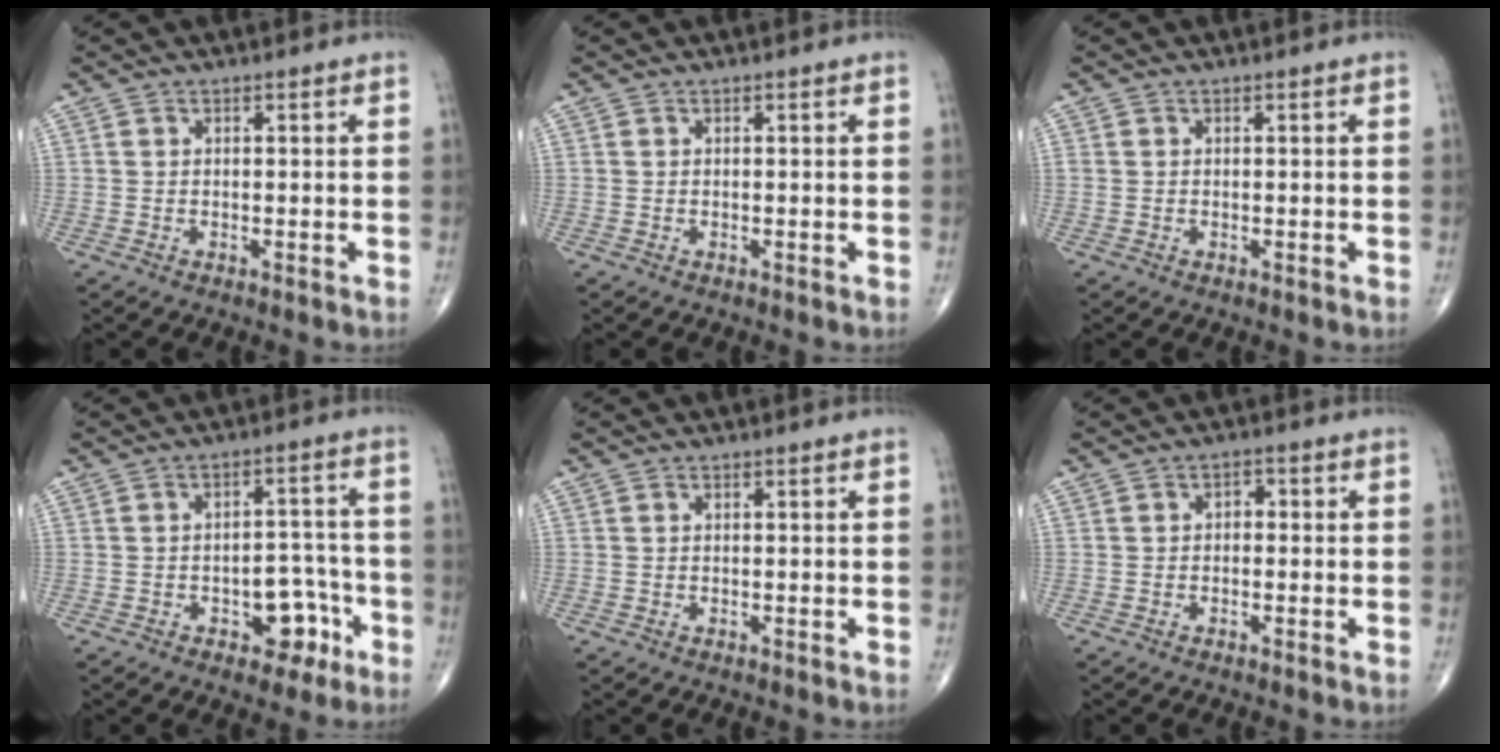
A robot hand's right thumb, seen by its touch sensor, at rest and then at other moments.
{"total": 0.0}
{"total": 0.6, "force": [0.1, 0.5, 0.2], "torque": [-0.002, 0.001, 0.001]}
{"total": 8.0, "force": [-3.6, 4.8, 5.3], "torque": [-0.034, 0.041, -0.045]}
{"total": 0.0}
{"total": 2.1, "force": [-0.1, 1.6, 1.3], "torque": [-0.005, 0.009, -0.010]}